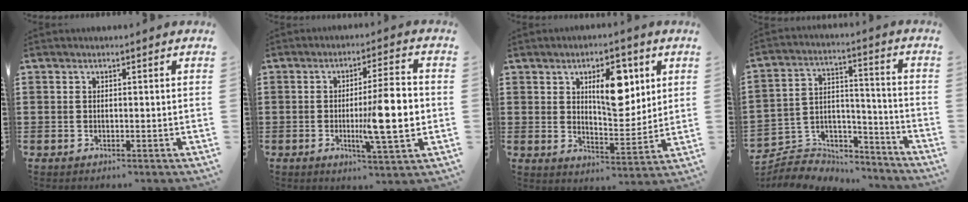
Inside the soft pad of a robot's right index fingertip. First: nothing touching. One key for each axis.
{"total": 11.1, "fx": -0.9, "fy": 2.1, "fz": 10.9, "tx": -0.159, "ty": -0.008, "tz": -0.018}
{"total": 9.0, "fx": 3.7, "fy": 4.4, "fz": 7.0, "tx": -0.103, "ty": -0.002, "tz": 0.054}
{"total": 5.8, "fx": -5.2, "fy": 2.4, "fz": 0.6, "tx": -0.017, "ty": 0.008, "tz": -0.105}